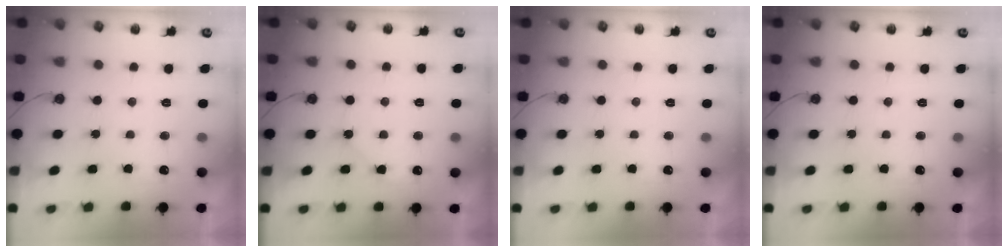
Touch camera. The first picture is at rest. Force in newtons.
{"total": 6.0, "press": 5.9, "slide": 0.8}
{"total": 0.0}
{"total": 0.0}